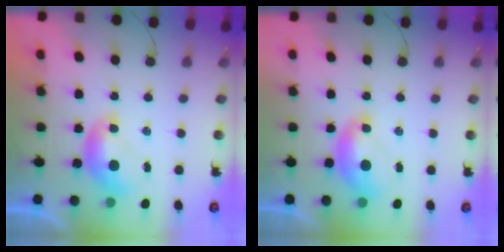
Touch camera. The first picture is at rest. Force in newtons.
{"total": 1.4, "press": 1.2, "slide": 0.6}